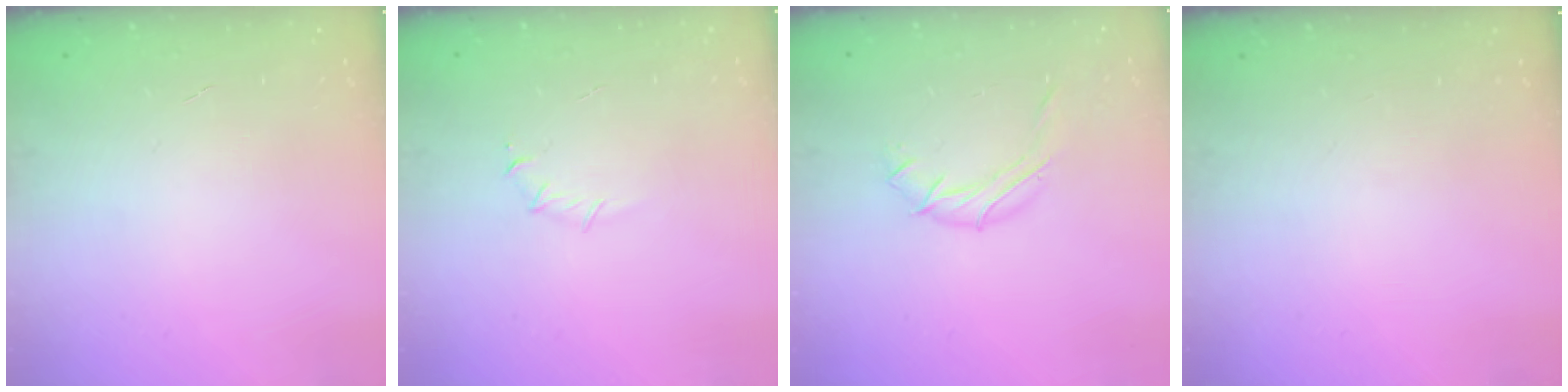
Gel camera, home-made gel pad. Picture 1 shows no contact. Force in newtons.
{"total": 4.3, "press": 4.0, "slide": 1.4}
{"total": 5.8, "press": 5.8, "slide": 0.8}
{"total": 0.0}